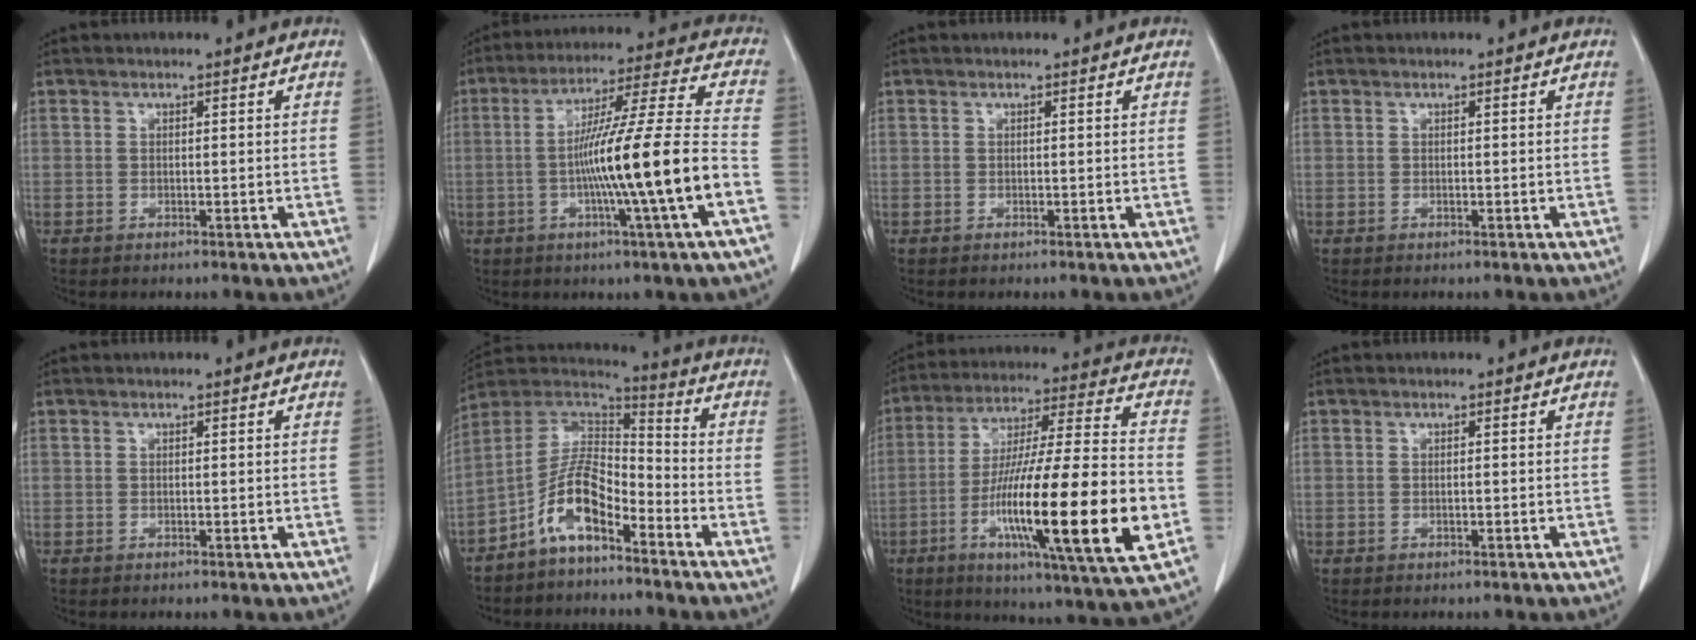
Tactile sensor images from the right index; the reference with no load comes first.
{"total": 17.5, "force": [-4.2, -1.5, 16.9], "torque": [-0.282, 0.001, -0.078]}
{"total": 0.0}
{"total": 0.0}
{"total": 0.0}
{"total": 9.7, "force": [-5.8, 3.7, 6.9], "torque": [-0.136, 0.033, -0.114]}
{"total": 25.7, "force": [-6.9, 1.5, 24.7], "torque": [-0.408, -0.027, -0.116]}
{"total": 0.0}